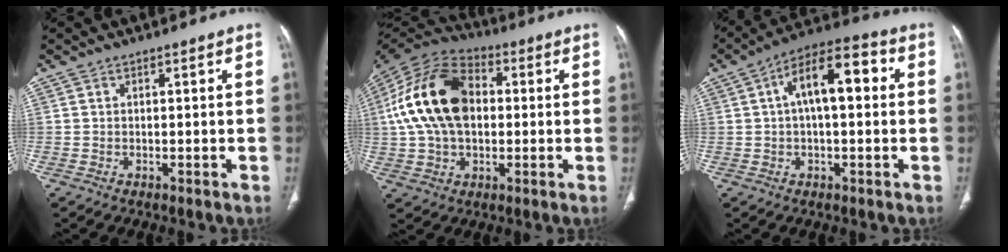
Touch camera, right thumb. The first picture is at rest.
{"total": 19.4, "force": [2.1, 12.5, 14.7], "torque": [-0.277, 0.024, 0.031]}
{"total": 12.3, "force": [2.1, 5.5, 10.8], "torque": [-0.170, 0.038, 0.026]}